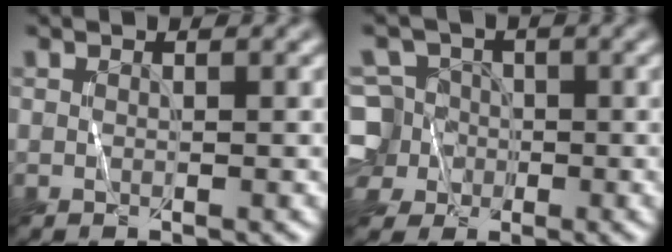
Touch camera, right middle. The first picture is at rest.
{"total": 7.3, "force": [-1.8, 6.7, 2.1], "torque": [-0.045, 0.014, -0.060]}